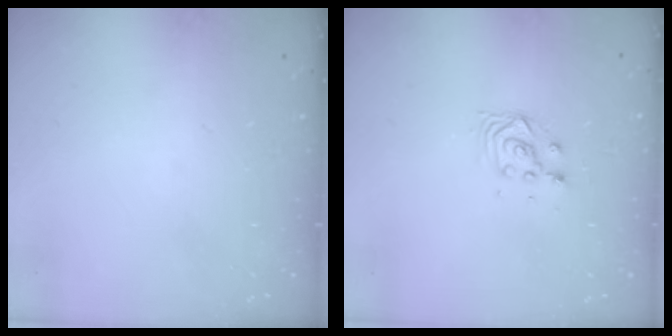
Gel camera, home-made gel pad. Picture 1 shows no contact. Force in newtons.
{"total": 3.5, "press": 3.5, "slide": 0.0}